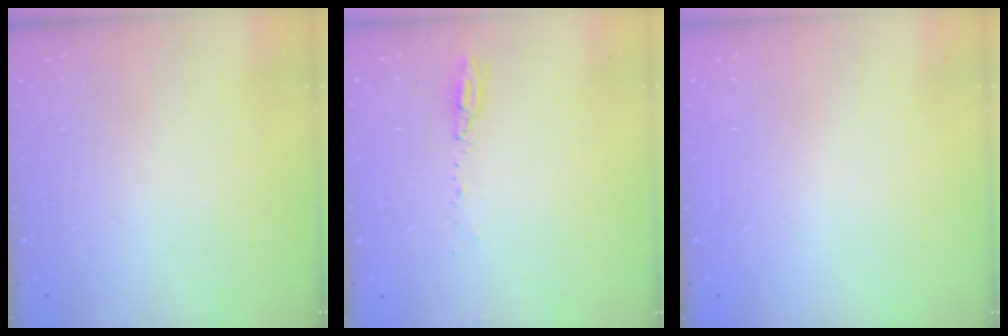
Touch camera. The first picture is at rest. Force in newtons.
{"total": 3.9, "press": 3.8, "slide": 1.2}
{"total": 0.0}